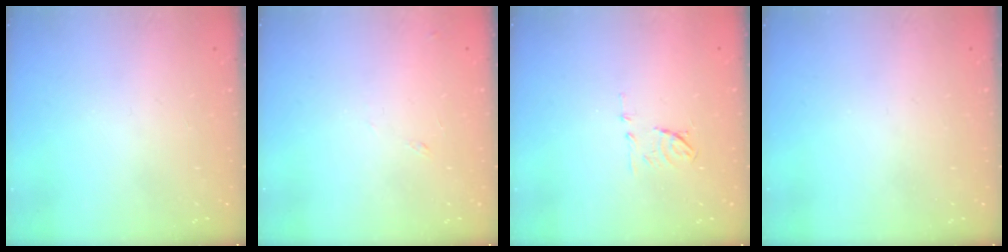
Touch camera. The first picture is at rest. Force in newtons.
{"total": 5.8, "press": 5.7, "slide": 0.8}
{"total": 6.7, "press": 6.6, "slide": 0.9}
{"total": 0.0}